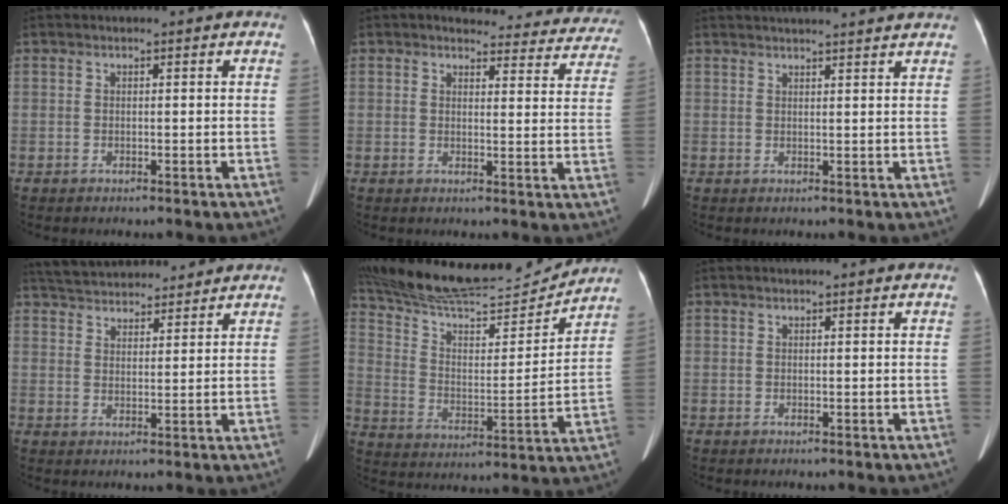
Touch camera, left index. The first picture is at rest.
{"total": 17.0, "force": [16.0, 5.0, 2.9], "torque": [0.005, -0.042, 0.153]}
{"total": 10.9, "force": [10.1, 0.1, 4.0], "torque": [-0.059, 0.026, 0.121]}
{"total": 12.3, "force": [11.4, 3.0, 3.3], "torque": [-0.058, 0.038, 0.182]}
{"total": 20.5, "force": [19.5, 1.7, 6.3], "torque": [-0.120, -0.012, 0.310]}
{"total": 0.0}